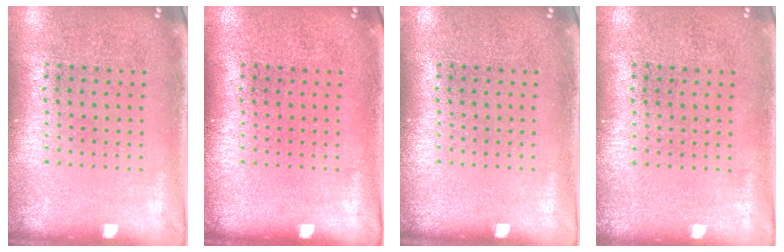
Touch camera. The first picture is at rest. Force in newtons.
{"total": 0.0}
{"total": 0.0}
{"total": 0.0}